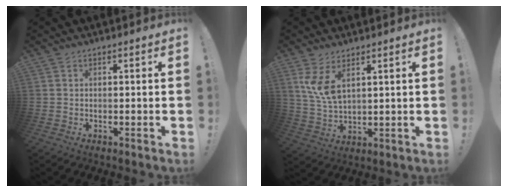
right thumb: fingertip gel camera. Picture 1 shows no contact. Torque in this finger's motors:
{"motor_torque": [0.12, 0.33, 0.17, 0.04, 0.15]}